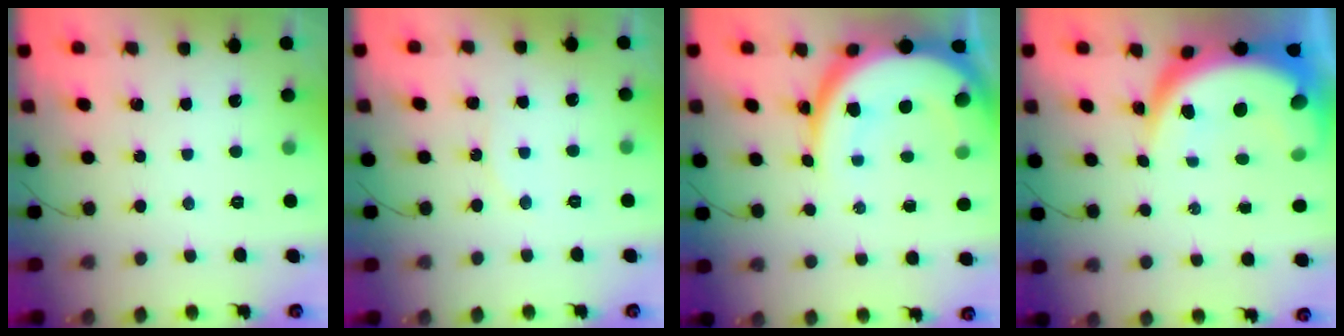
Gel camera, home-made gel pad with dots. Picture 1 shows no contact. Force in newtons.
{"total": 4.5, "press": 4.5, "slide": 0.5}
{"total": 15.7, "press": 15.7, "slide": 1.2}
{"total": 12.9, "press": 12.8, "slide": 1.5}